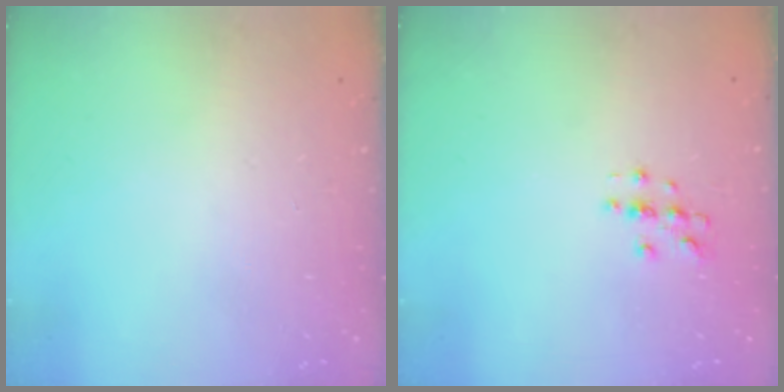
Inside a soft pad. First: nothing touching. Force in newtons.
{"total": 3.0, "press": 3.0, "slide": 0.3}